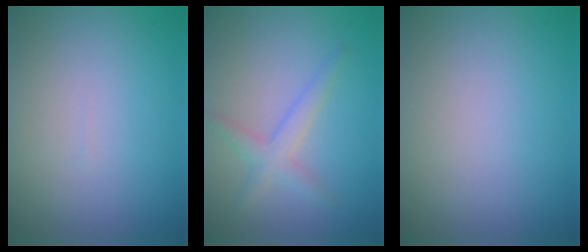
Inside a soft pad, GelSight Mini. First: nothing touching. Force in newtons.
{"total": 2.2, "press": 2.2, "slide": 0.1}
{"total": 0.0}